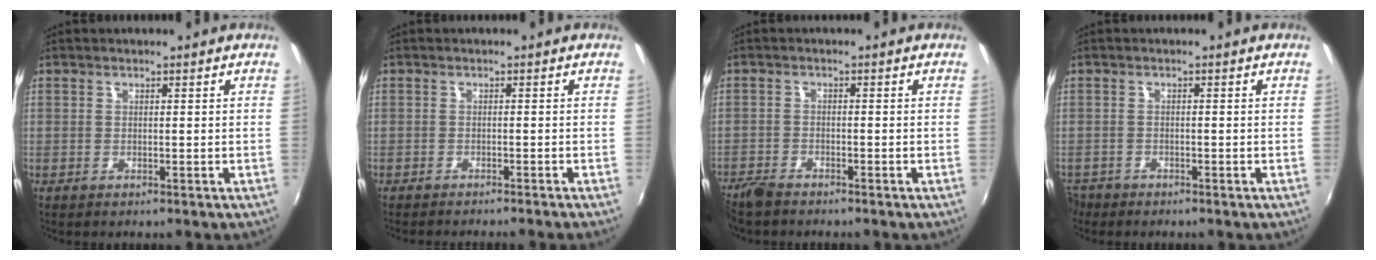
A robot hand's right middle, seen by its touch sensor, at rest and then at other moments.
{"total": 3.2, "force": [-2.9, -0.3, 1.2], "torque": [-0.036, -0.007, -0.046]}
{"total": 3.8, "force": [-3.5, 1.0, 1.2], "torque": [-0.041, -0.012, -0.072]}
{"total": 3.7, "force": [-2.7, 2.4, 0.8], "torque": [-0.030, -0.007, -0.053]}